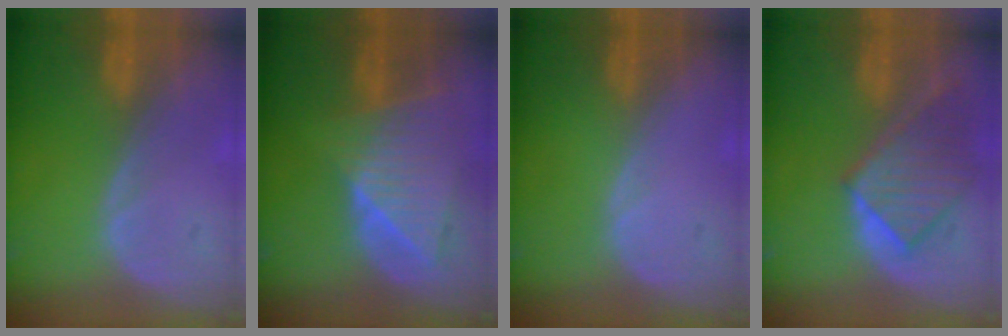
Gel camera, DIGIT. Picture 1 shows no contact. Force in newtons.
{"total": 9.1, "press": 8.0, "slide": 4.3}
{"total": 0.0}
{"total": 8.6, "press": 7.8, "slide": 3.7}